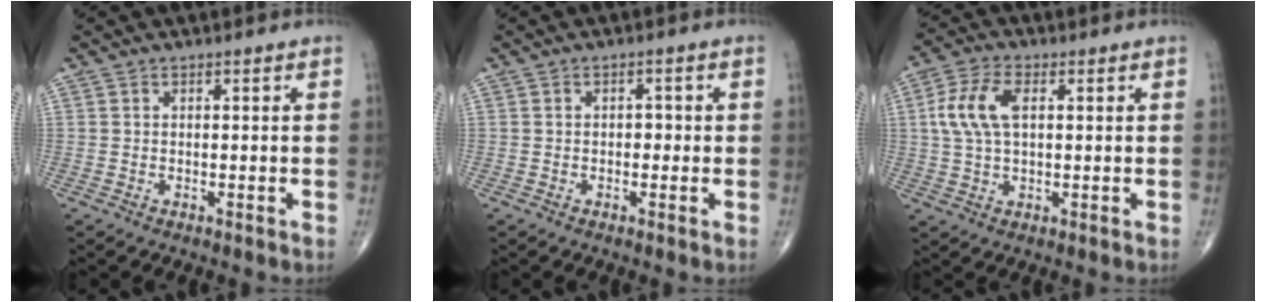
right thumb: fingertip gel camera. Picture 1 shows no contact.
{"total": 1.7, "force": [-0.1, 1.2, 1.3], "torque": [-0.008, 0.005, -0.007]}
{"total": 8.7, "force": [1.7, 4.6, 7.1], "torque": [-0.156, 0.013, 0.032]}